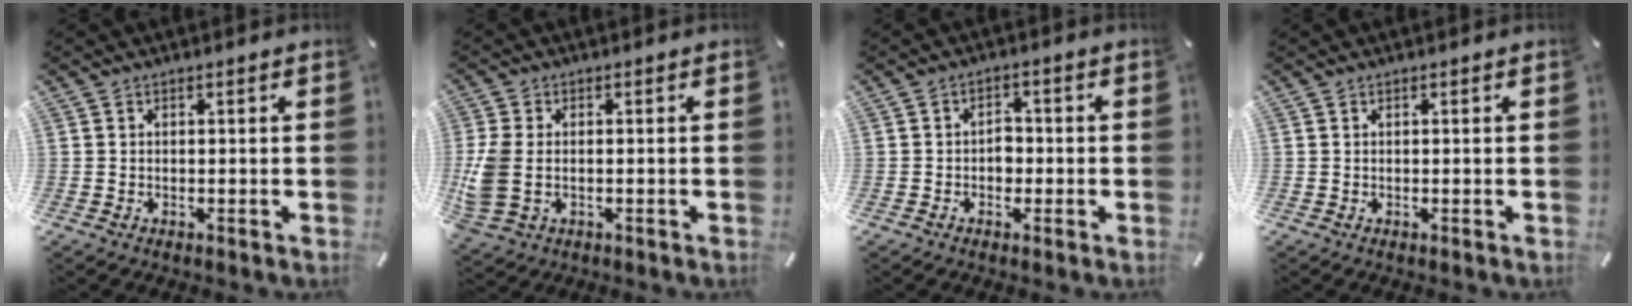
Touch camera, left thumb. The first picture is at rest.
{"total": 7.9, "force": [-1.0, 5.6, 5.5], "torque": [-0.132, 0.001, -0.015]}
{"total": 3.4, "force": [-0.8, 2.6, 2.1], "torque": [-0.032, 0.003, -0.018]}
{"total": 0.0}